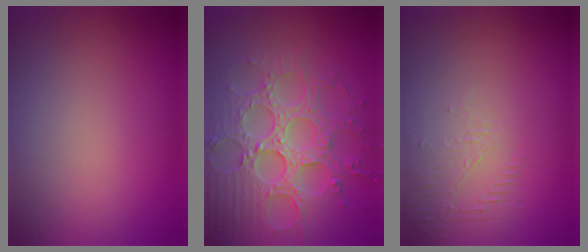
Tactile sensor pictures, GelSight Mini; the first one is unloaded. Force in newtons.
{"total": 7.2, "press": 5.9, "slide": 4.1}
{"total": 1.6, "press": 0.4, "slide": 1.6}